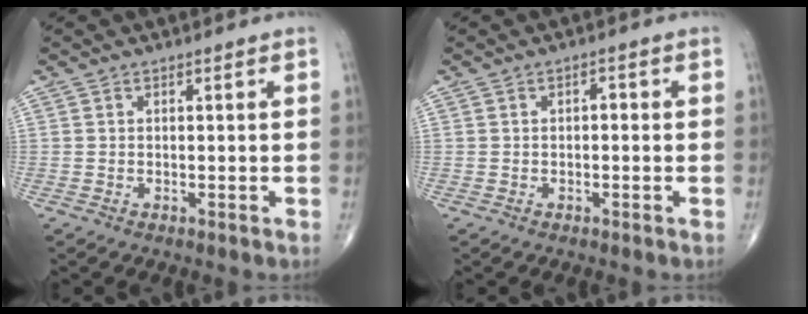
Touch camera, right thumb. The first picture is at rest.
{"total": 1.2, "force": [-0.1, 0.8, 1.0], "torque": [-0.010, 0.005, -0.004]}